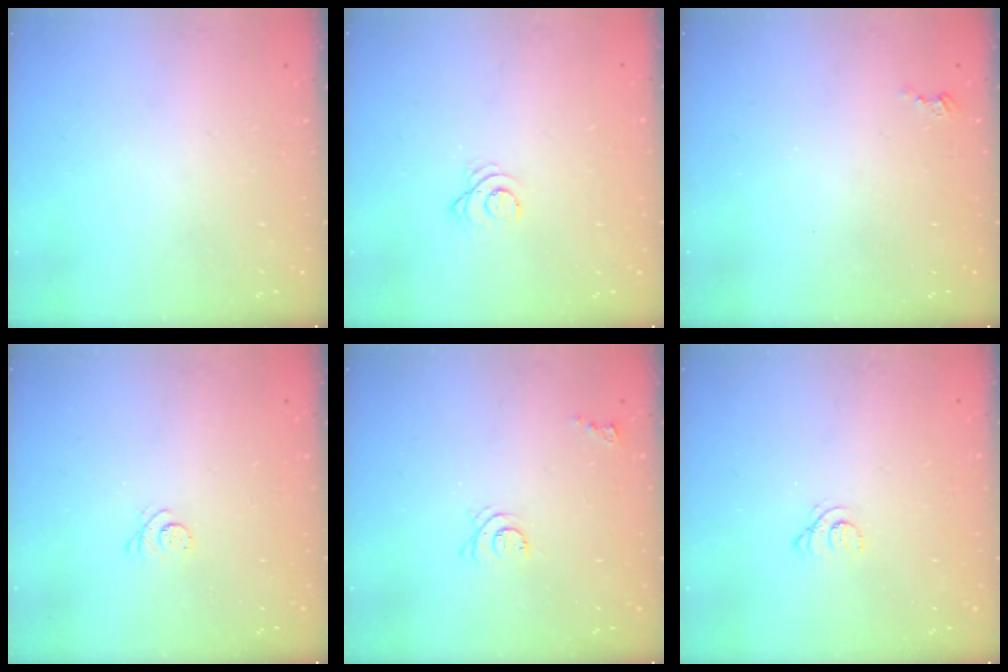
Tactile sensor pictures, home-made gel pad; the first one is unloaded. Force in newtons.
{"total": 2.3, "press": 2.3, "slide": 0.3}
{"total": 2.5, "press": 2.5, "slide": 0.3}
{"total": 2.6, "press": 2.6, "slide": 0.3}
{"total": 7.0, "press": 6.9, "slide": 1.1}
{"total": 1.4, "press": 1.4, "slide": 0.2}